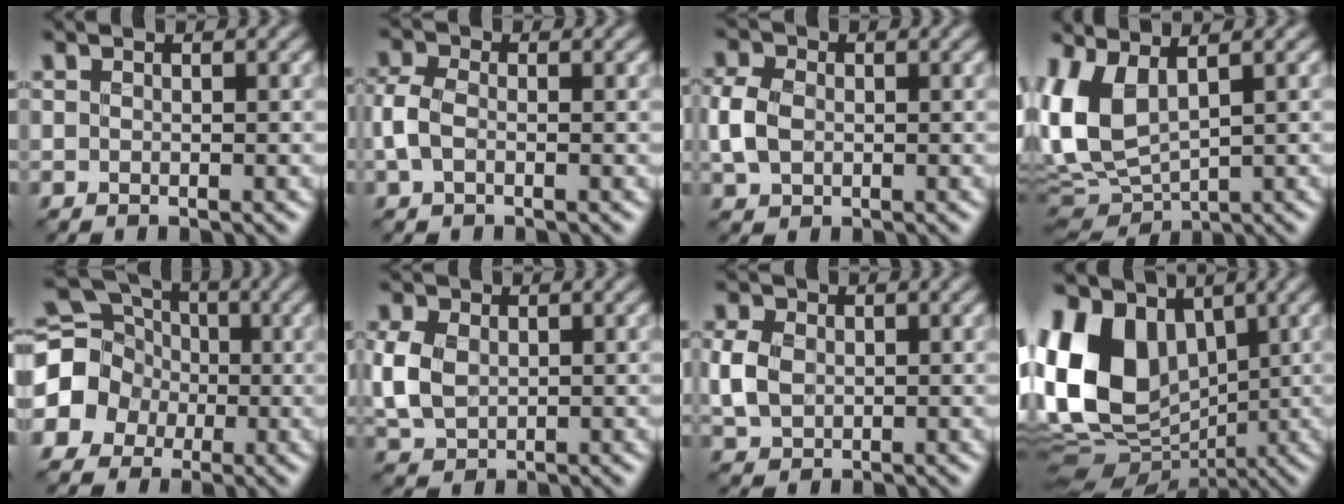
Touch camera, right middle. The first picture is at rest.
{"total": 2.2, "force": [-0.7, 1.3, 1.6], "torque": [-0.036, 0.001, -0.023]}
{"total": 2.9, "force": [-0.7, 2.2, 1.8], "torque": [-0.043, 0.002, -0.022]}
{"total": 7.2, "force": [1.1, 3.8, 6.0], "torque": [-0.148, -0.001, 0.016]}
{"total": 10.1, "force": [-1.6, 9.3, 3.6], "torque": [-0.108, 0.009, -0.058]}
{"total": 3.7, "force": [-0.2, 2.7, 2.5], "torque": [-0.061, 0.000, -0.008]}
{"total": 2.7, "force": [-0.4, 2.2, 1.7], "torque": [-0.040, 0.000, -0.015]}
{"total": 12.0, "force": [1.7, 8.6, 8.3], "torque": [-0.180, 0.013, 0.007]}